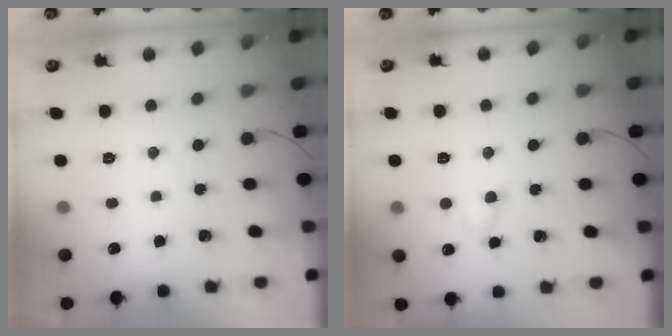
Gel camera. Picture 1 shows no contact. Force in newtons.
{"total": 2.6, "press": 2.5, "slide": 0.8}